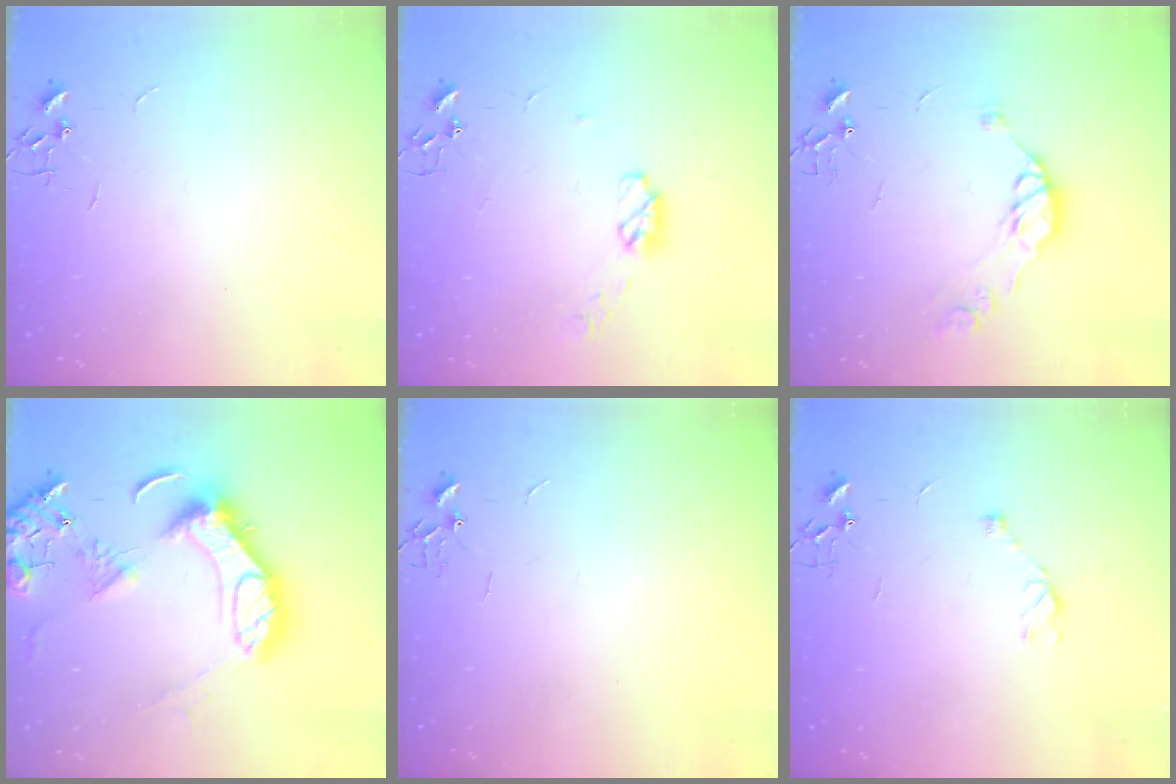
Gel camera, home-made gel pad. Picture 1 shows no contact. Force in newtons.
{"total": 6.1, "press": 6.1, "slide": 0.3}
{"total": 9.6, "press": 9.6, "slide": 0.6}
{"total": 19.3, "press": 19.1, "slide": 2.4}
{"total": 0.0}
{"total": 5.8, "press": 5.7, "slide": 1.2}